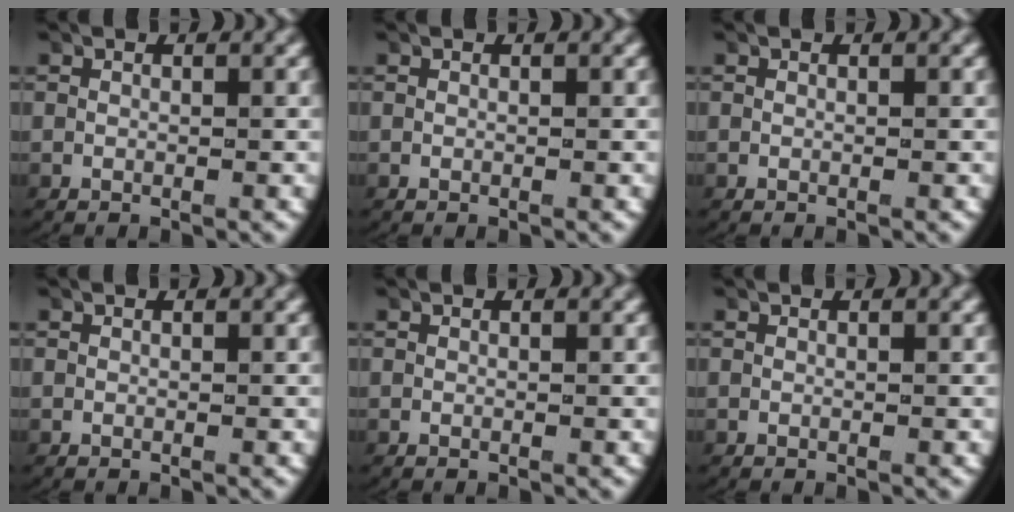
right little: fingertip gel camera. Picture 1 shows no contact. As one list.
[{"total": 0.0}, {"total": 0.0}, {"total": 0.0}, {"total": 0.0}, {"total": 0.0}]